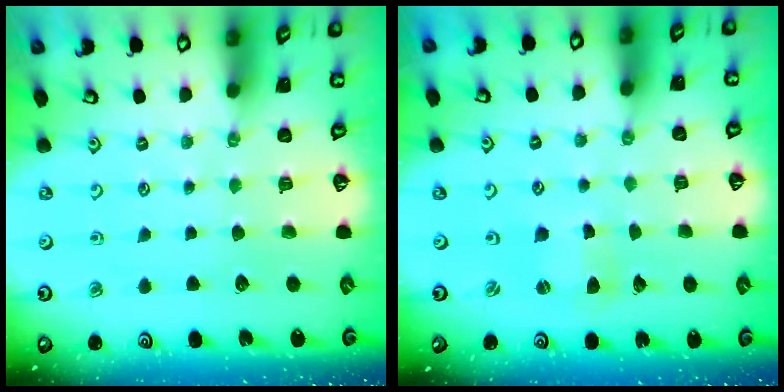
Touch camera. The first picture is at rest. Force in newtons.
{"total": 1.4, "press": 1.4, "slide": 0.2}